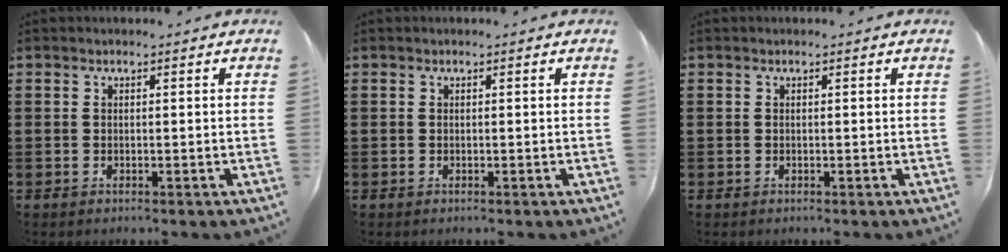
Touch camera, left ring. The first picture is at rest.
{"total": 0.0}
{"total": 0.0}